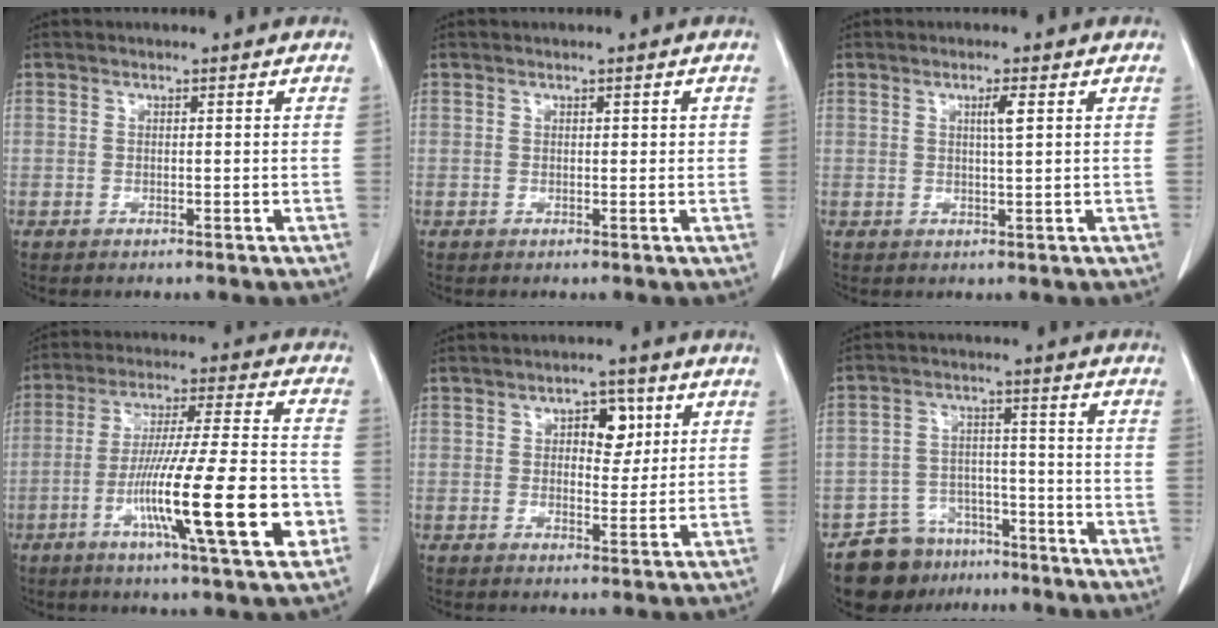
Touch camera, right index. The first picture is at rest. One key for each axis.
{"total": 0.9, "fx": 0.3, "fy": 0.5, "fz": 0.7, "tx": -0.005, "ty": 0.005, "tz": 0.006}
{"total": 2.2, "fx": 0.8, "fy": -0.1, "fz": 2.0, "tx": -0.036, "ty": -0.001, "tz": 0.013}
{"total": 18.8, "fx": -6.2, "fy": 1.0, "fz": 17.8, "tx": -0.284, "ty": -0.011, "tz": -0.099}
{"total": 5.0, "fx": 1.8, "fy": 2.7, "fz": 3.7, "tx": -0.046, "ty": 0.009, "tz": 0.026}
{"total": 8.8, "fx": -6.7, "fy": 5.5, "fz": 1.3, "tx": -0.020, "ty": 0.025, "tz": -0.108}